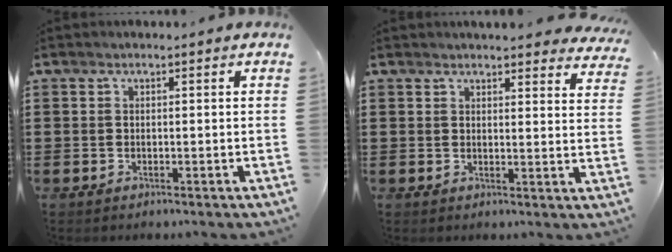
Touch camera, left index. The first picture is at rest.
{"total": 3.4, "force": [3.3, 0.1, 0.7], "torque": [-0.016, -0.012, 0.060]}